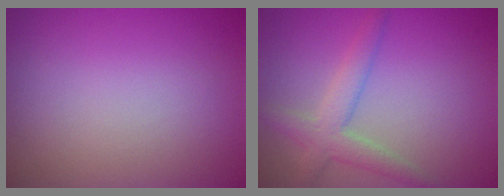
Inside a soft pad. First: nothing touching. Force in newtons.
{"total": 3.2, "press": 3.2, "slide": 0.2}